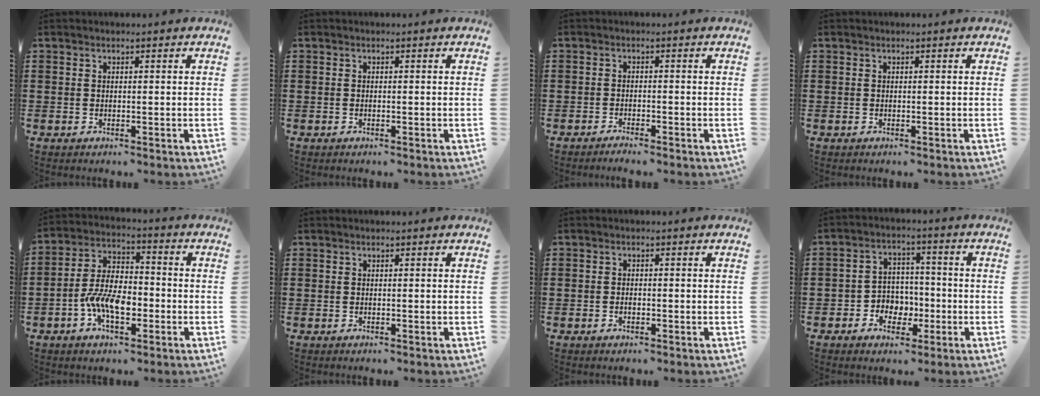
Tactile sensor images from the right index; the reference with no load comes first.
{"total": 0.0}
{"total": 1.3, "force": [-1.3, -0.1, 0.2], "torque": [-0.006, 0.002, -0.025]}
{"total": 0.0}
{"total": 8.3, "force": [-3.0, 4.4, 6.3], "torque": [-0.148, 0.000, -0.064]}
{"total": 0.0}
{"total": 0.8, "force": [-0.5, 0.4, 0.5], "torque": [-0.011, -0.003, -0.009]}
{"total": 4.8, "force": [-1.8, 4.2, 1.5], "torque": [-0.030, 0.009, -0.037]}